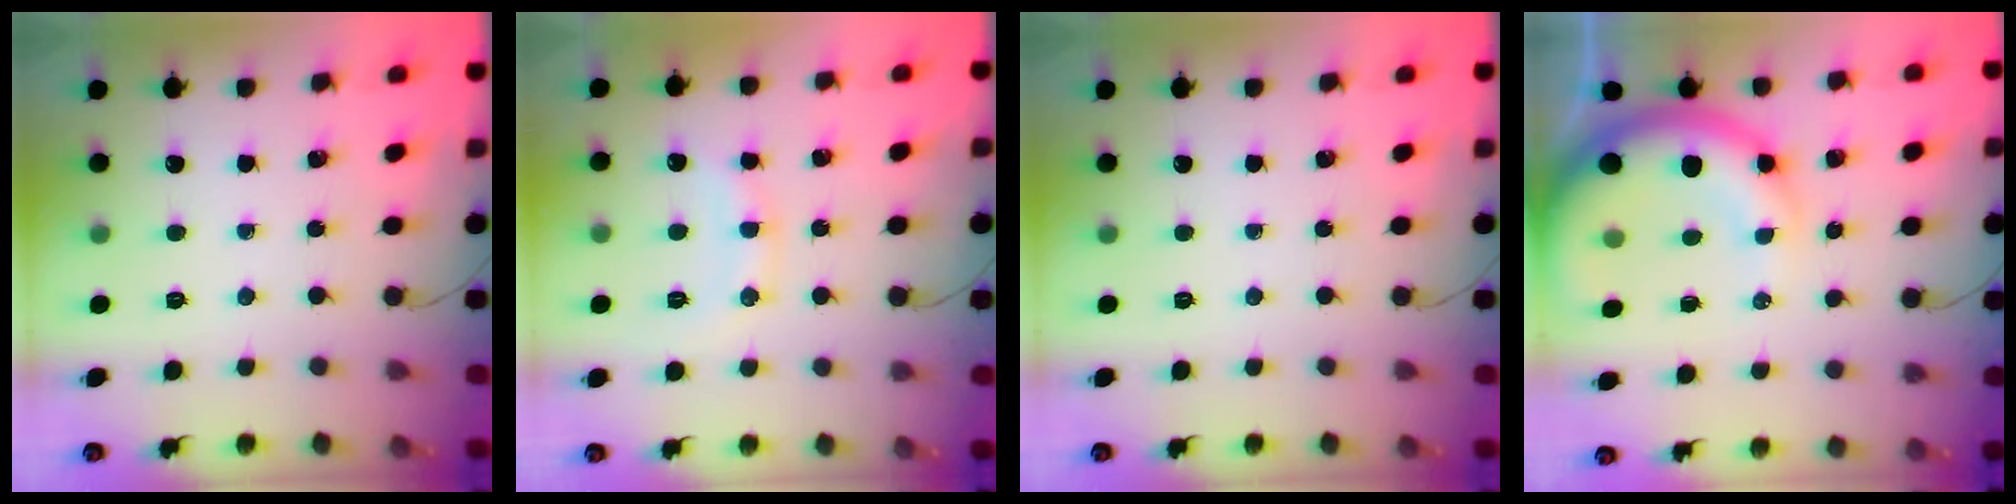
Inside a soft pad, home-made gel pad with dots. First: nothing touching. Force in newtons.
{"total": 8.0, "press": 7.9, "slide": 1.0}
{"total": 0.0}
{"total": 12.8, "press": 12.5, "slide": 2.7}